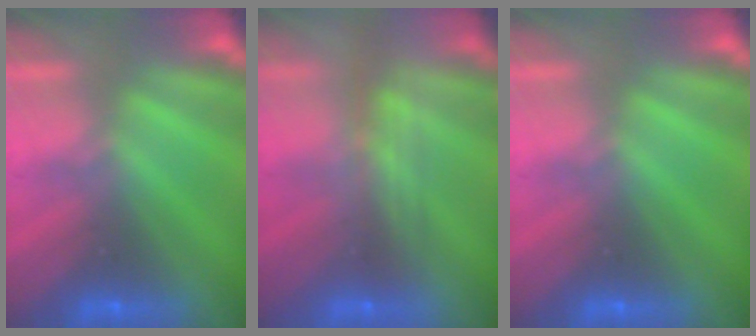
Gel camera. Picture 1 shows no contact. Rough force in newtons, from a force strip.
{"total": 2.4}
{"total": 0.0}